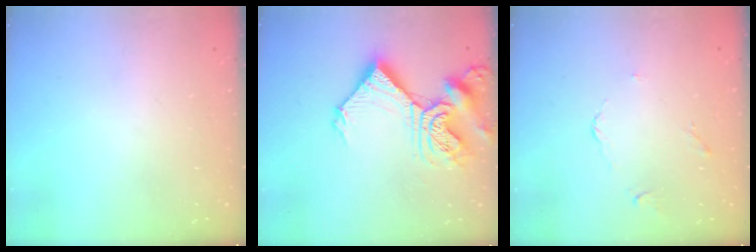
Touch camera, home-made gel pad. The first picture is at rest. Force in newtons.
{"total": 15.0, "press": 14.9, "slide": 1.5}
{"total": 2.7, "press": 2.7, "slide": 0.5}